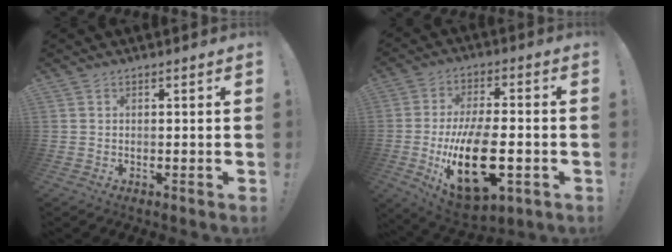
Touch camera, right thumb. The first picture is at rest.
{"total": 22.3, "force": [-5.0, 10.8, 18.8], "torque": [-0.327, 0.005, -0.070]}